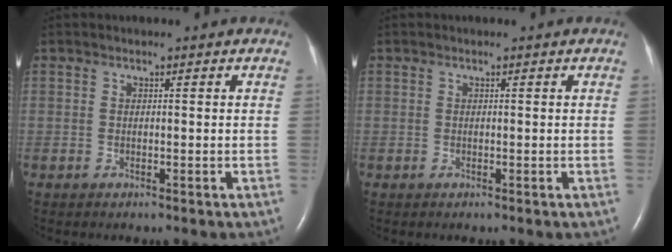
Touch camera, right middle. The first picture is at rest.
{"total": 0.0}